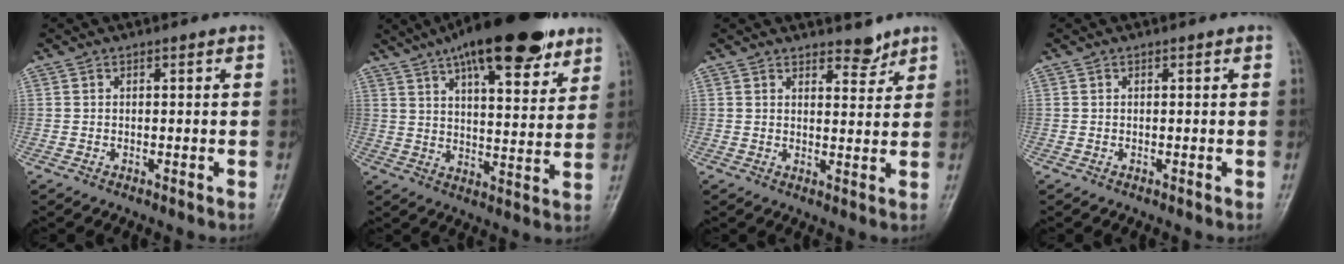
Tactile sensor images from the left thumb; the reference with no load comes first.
{"total": 21.9, "force": [13.8, 7.4, 15.4], "torque": [-0.210, -0.029, 0.212]}
{"total": 3.5, "force": [3.0, 1.5, 1.2], "torque": [0.001, -0.023, 0.045]}
{"total": 0.0}